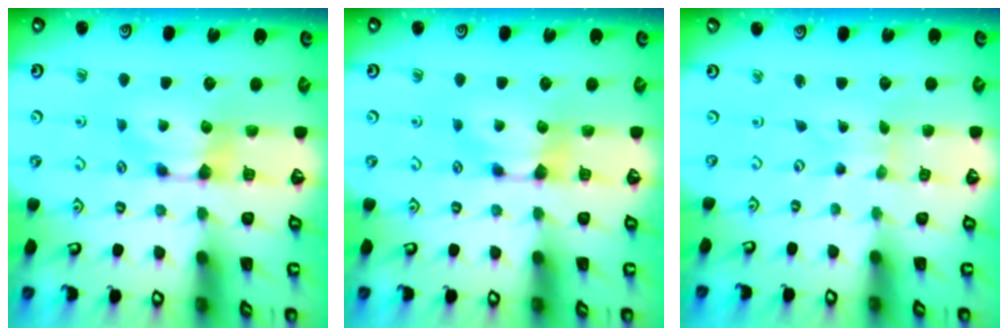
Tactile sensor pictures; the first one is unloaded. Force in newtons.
{"total": 0.0}
{"total": 4.9, "press": 4.9, "slide": 0.2}